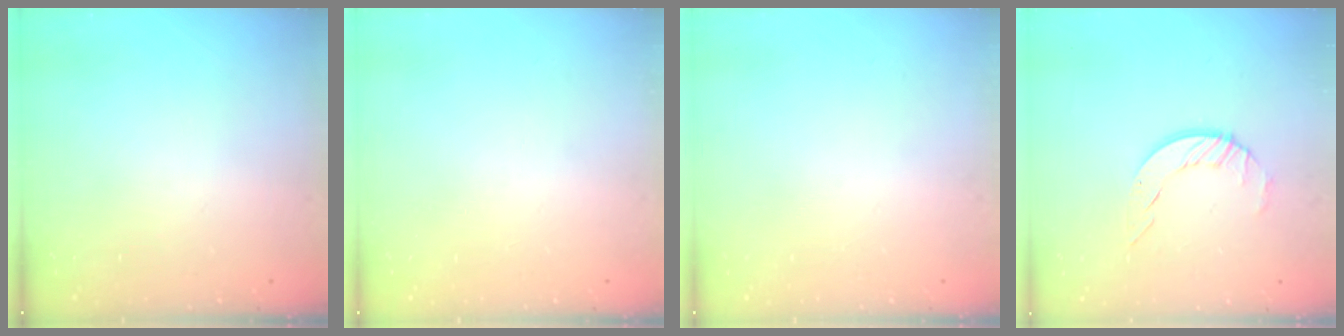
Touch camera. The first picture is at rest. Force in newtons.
{"total": 0.0}
{"total": 0.0}
{"total": 4.9, "press": 4.9, "slide": 0.3}